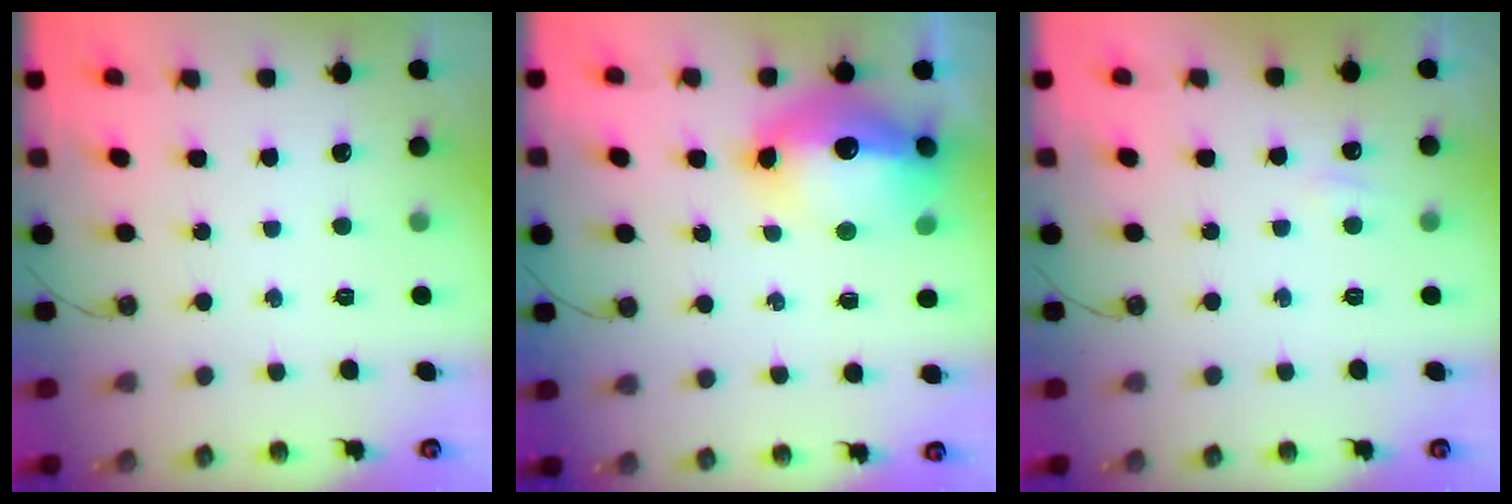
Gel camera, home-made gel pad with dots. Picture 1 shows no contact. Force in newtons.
{"total": 18.5, "press": 18.0, "slide": 4.0}
{"total": 3.2, "press": 3.2, "slide": 0.5}